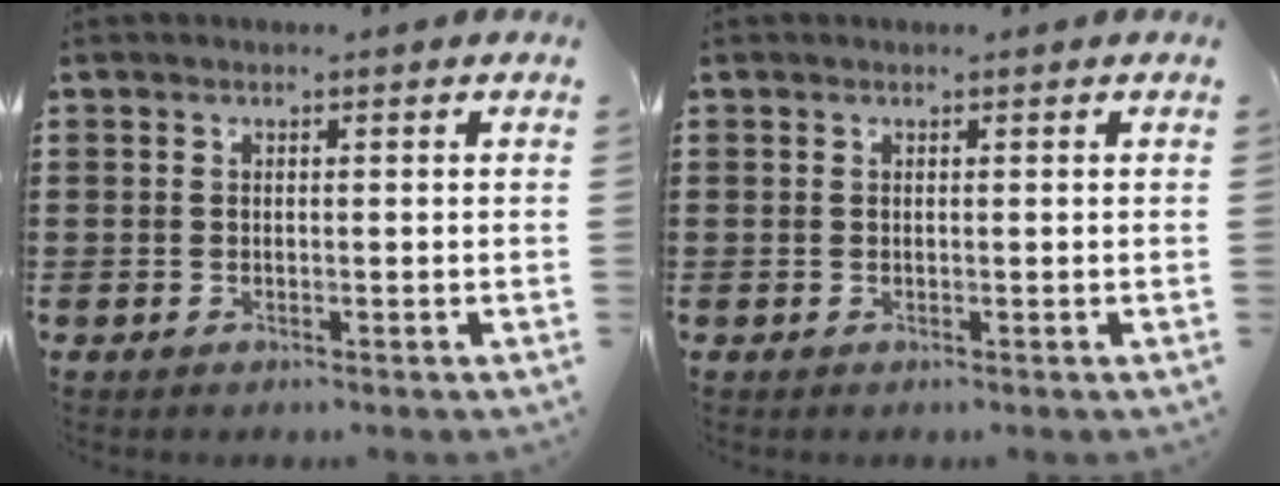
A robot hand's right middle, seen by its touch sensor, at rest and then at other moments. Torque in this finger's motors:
{"motor_torque": [0.00, 0.00, 0.20, -0.01]}